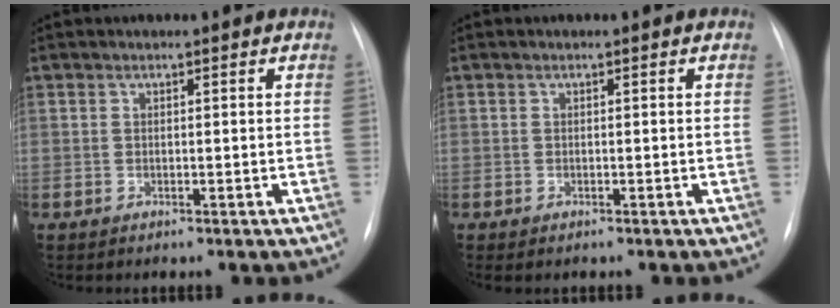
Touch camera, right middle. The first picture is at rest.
{"total": 0.9, "force": [-0.6, 0.3, 0.4], "torque": [-0.006, -0.002, -0.005]}